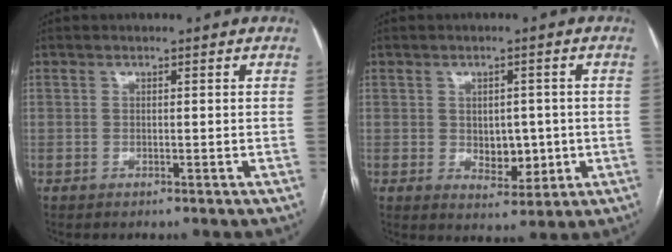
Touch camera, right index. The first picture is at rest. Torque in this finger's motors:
{"motor_torque": [-0.06, -0.04, 0.06, 0.01]}